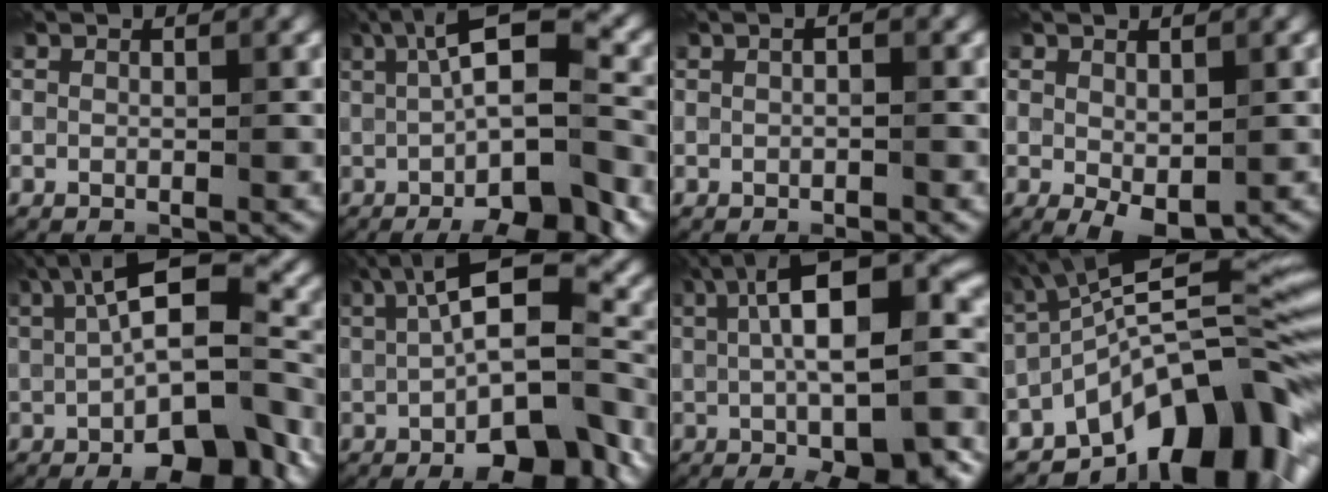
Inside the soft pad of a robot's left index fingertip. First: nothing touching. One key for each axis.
{"total": 12.9, "fx": -1.7, "fy": 4.0, "fz": 12.1, "tx": -0.147, "ty": 0.016, "tz": -0.016}
{"total": 1.0, "fx": -0.3, "fy": 0.2, "fz": 0.9, "tx": -0.015, "ty": 0.002, "tz": -0.002}
{"total": 2.8, "fx": -0.3, "fy": 1.6, "fz": 2.3, "tx": -0.038, "ty": -0.007, "tz": 0.003}
{"total": 13.2, "fx": -1.5, "fy": 4.6, "fz": 12.2, "tx": -0.170, "ty": 0.012, "tz": -0.010}
{"total": 13.2, "fx": -1.3, "fy": 4.6, "fz": 12.3, "tx": -0.171, "ty": 0.013, "tz": -0.007}
{"total": 15.3, "fx": -0.5, "fy": 4.9, "fz": 14.5, "tx": -0.184, "ty": 0.024, "tz": 0.005}
{"total": 14.8, "fx": -7.5, "fy": 5.6, "fz": 11.5, "tx": -0.168, "ty": 0.015, "tz": -0.136}